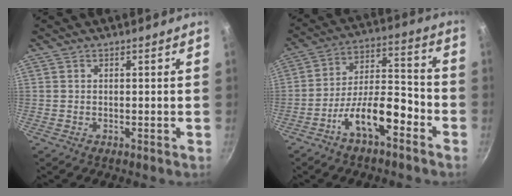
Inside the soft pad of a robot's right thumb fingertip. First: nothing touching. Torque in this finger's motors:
{"motor_torque": [0.34, -0.06, 1.09, -0.85, 0.15]}